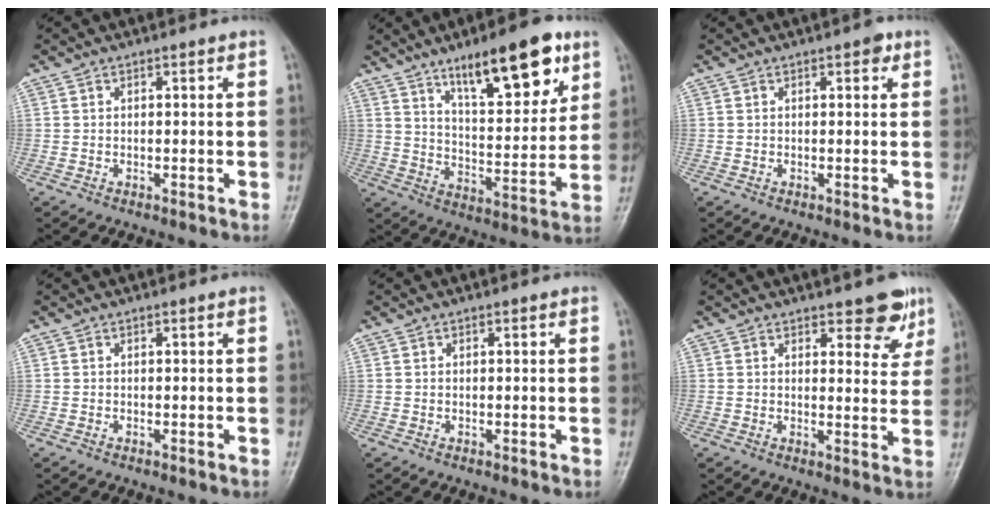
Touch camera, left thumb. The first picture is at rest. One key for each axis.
{"total": 17.1, "fx": 10.2, "fy": 5.6, "fz": 12.6, "tx": -0.156, "ty": -0.052, "tz": 0.165}
{"total": 1.9, "fx": 0.9, "fy": 0.9, "fz": 1.4, "tx": -0.011, "ty": 0.000, "tz": 0.008}
{"total": 0.0}
{"total": 0.0}
{"total": 6.2, "fx": 4.2, "fy": 2.6, "fz": 3.6, "tx": -0.012, "ty": -0.026, "tz": 0.052}